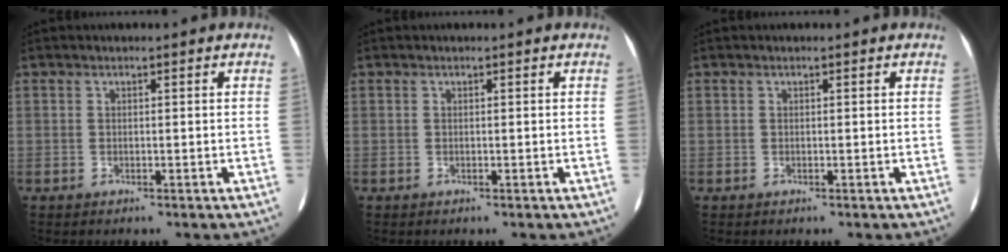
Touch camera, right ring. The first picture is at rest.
{"total": 0.0}
{"total": 0.0}